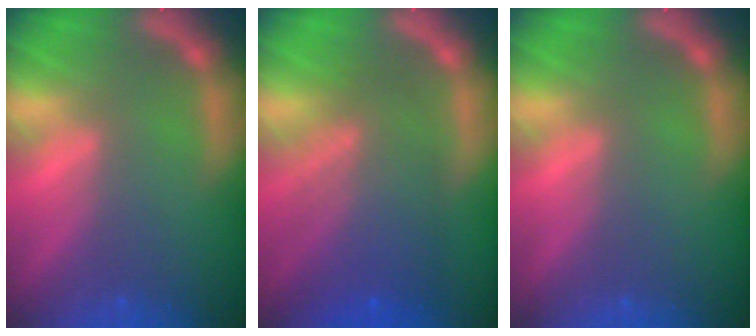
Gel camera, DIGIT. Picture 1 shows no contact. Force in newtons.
{"total": 7.5}
{"total": 0.0}